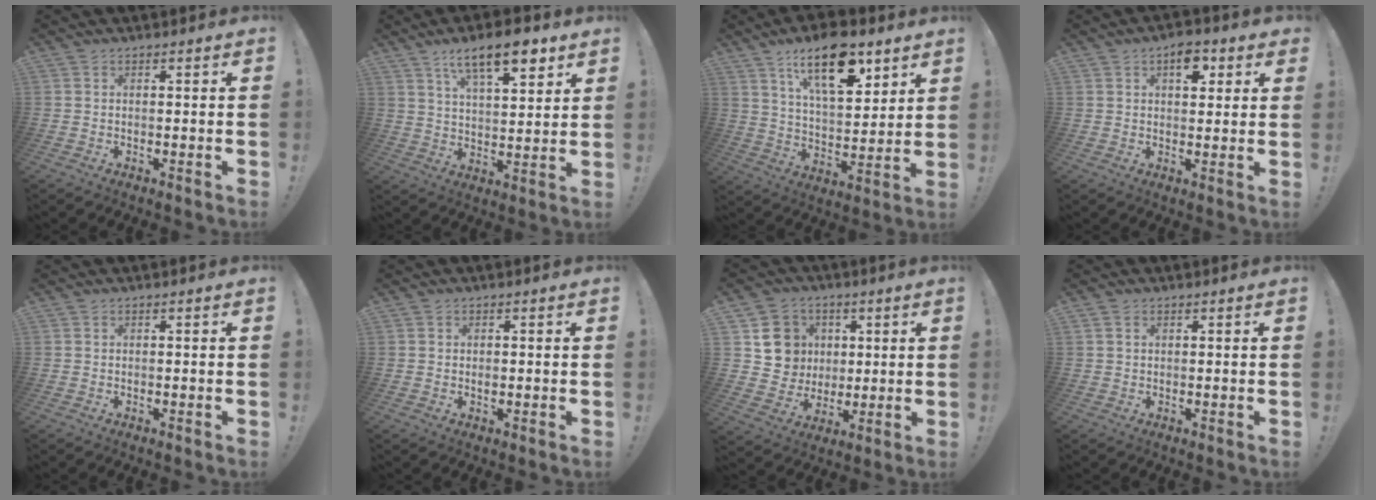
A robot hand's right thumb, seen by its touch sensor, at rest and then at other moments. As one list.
[{"total": 13.2, "force": [8.1, 4.4, 9.5], "torque": [-0.145, -0.034, 0.135]}, {"total": 18.2, "force": [10.3, 8.2, 12.5], "torque": [-0.191, -0.048, 0.174]}, {"total": 6.9, "force": [3.0, 4.2, 4.6], "torque": [-0.039, -0.009, 0.046]}, {"total": 0.0}, {"total": 1.1, "force": [0.0, 1.1, 0.3], "torque": [0.003, 0.000, -0.003]}, {"total": 11.8, "force": [3.4, 10.9, 3.0], "torque": [-0.031, -0.009, 0.074]}, {"total": 1.5, "force": [0.7, 1.1, 0.7], "torque": [-0.010, 0.002, 0.013]}]